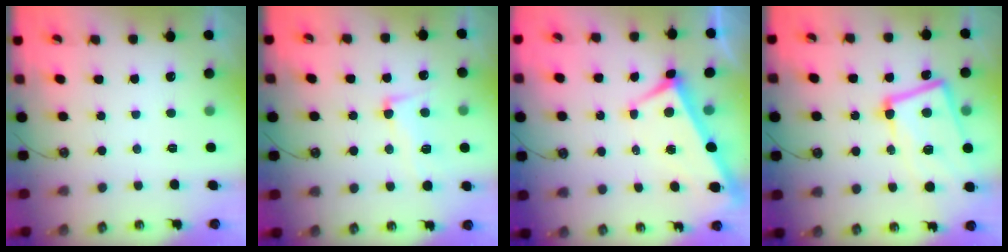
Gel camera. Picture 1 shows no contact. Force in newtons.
{"total": 4.4, "press": 4.1, "slide": 1.6}
{"total": 3.2, "press": 3.1, "slide": 0.7}
{"total": 13.6, "press": 13.4, "slide": 2.8}